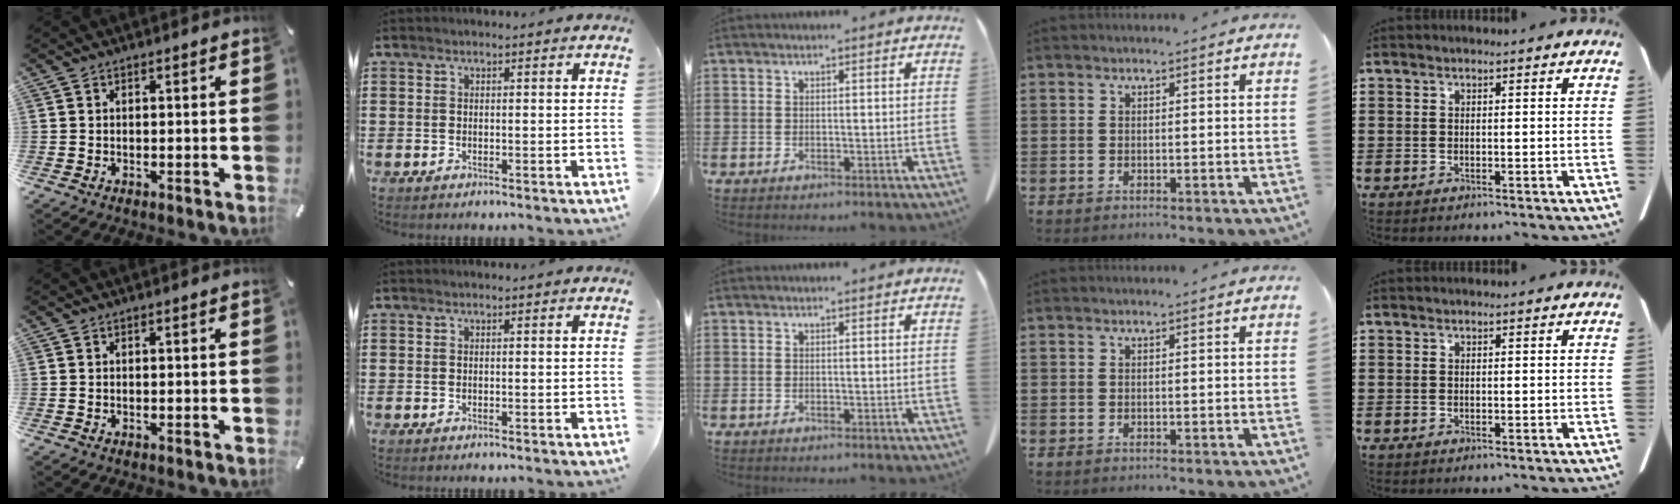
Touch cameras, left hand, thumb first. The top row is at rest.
{}